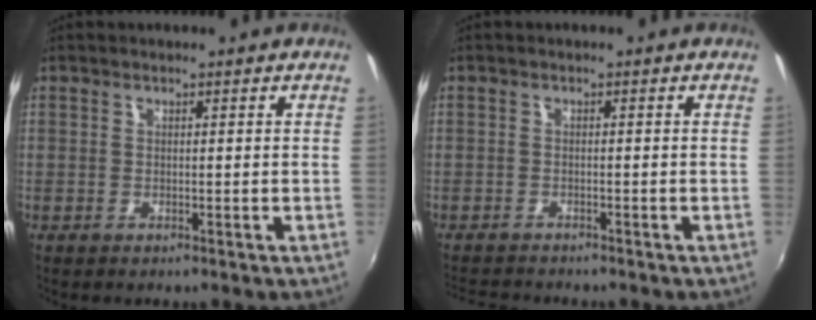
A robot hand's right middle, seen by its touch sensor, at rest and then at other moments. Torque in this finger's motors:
{"motor_torque": [-0.15, -0.11, -0.03, 0.00]}